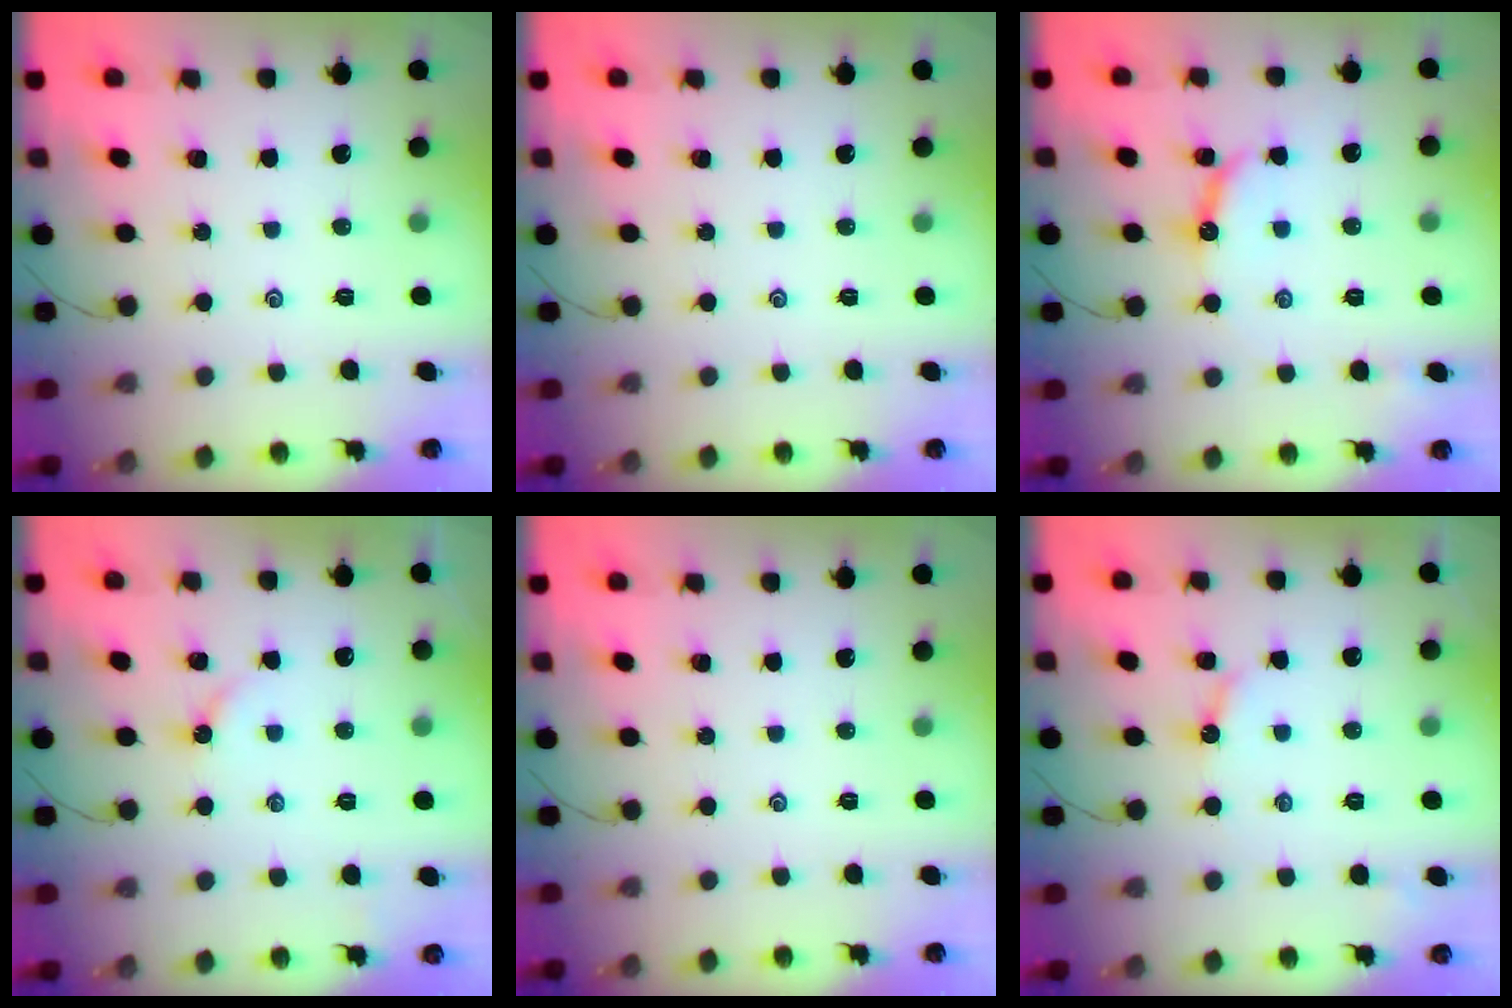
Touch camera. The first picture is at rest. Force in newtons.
{"total": 0.0}
{"total": 9.4, "press": 9.4, "slide": 0.5}
{"total": 2.7, "press": 2.6, "slide": 0.5}
{"total": 0.0}
{"total": 3.8, "press": 3.8, "slide": 0.4}